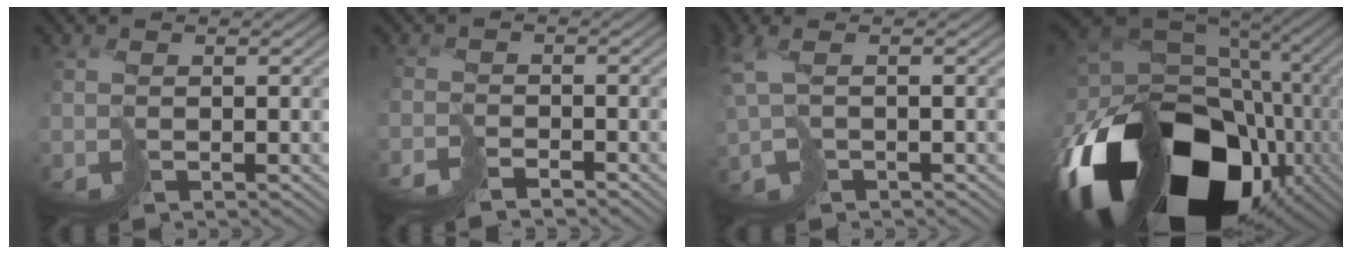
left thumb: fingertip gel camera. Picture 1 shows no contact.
{"total": 2.6, "force": [-2.6, 0.0, 0.0], "torque": [0.016, 0.000, -0.050]}
{"total": 3.2, "force": [0.5, 1.1, 2.9], "torque": [-0.081, -0.008, 0.006]}
{"total": 20.2, "force": [-7.8, 13.6, 12.8], "torque": [-0.298, -0.050, -0.098]}